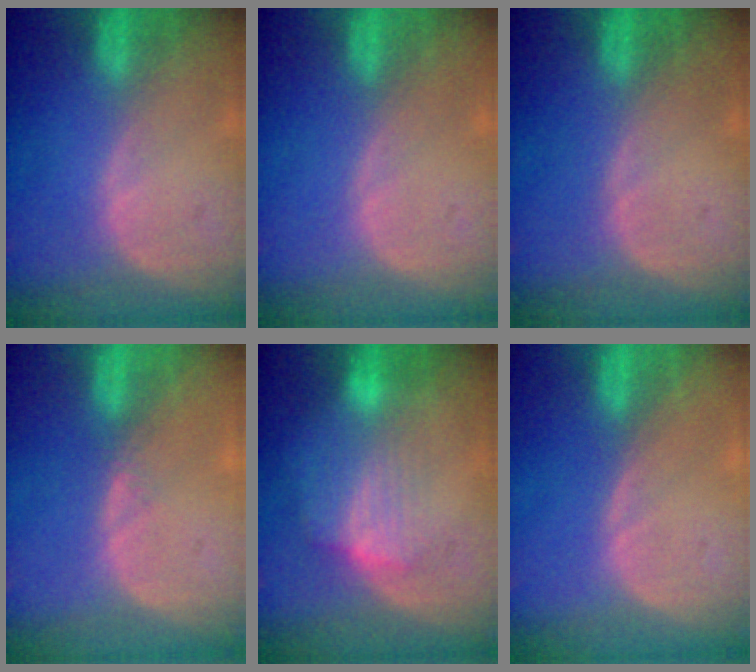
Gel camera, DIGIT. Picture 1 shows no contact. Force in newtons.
{"total": 0.0}
{"total": 0.0}
{"total": 0.9, "press": 0.8, "slide": 0.4}
{"total": 7.4, "press": 6.7, "slide": 3.0}
{"total": 0.0}